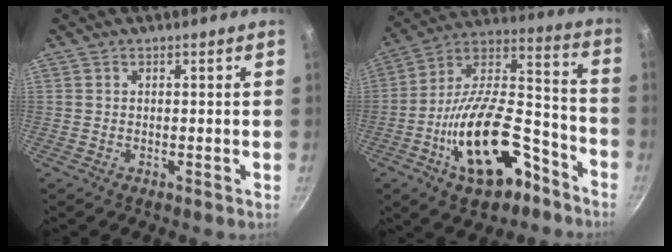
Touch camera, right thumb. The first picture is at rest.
{"total": 23.6, "force": [-10.9, 11.7, 17.3], "torque": [-0.248, 0.086, -0.170]}